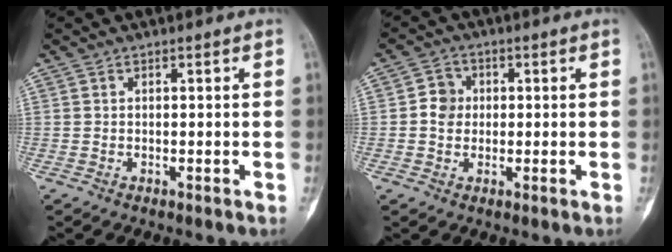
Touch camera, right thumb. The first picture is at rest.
{"total": 4.1, "force": [0.1, 3.7, 1.8], "torque": [-0.011, 0.006, -0.005]}